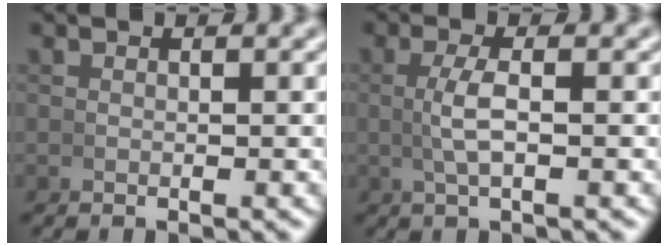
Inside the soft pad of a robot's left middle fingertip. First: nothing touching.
{"total": 2.5, "force": [0.0, 0.3, 2.4], "torque": [-0.053, 0.003, 0.002]}